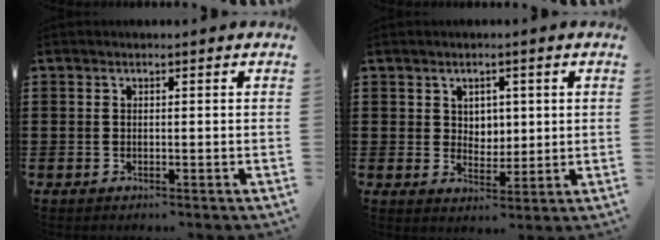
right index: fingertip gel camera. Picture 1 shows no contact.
{"total": 3.1, "force": [1.5, 2.6, 0.8], "torque": [-0.021, 0.009, 0.025]}